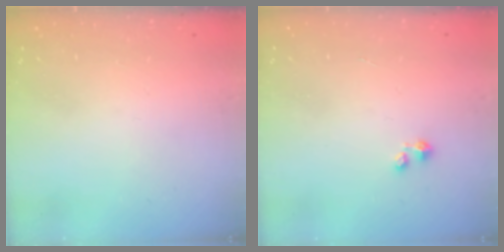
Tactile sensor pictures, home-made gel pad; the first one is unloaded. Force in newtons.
{"total": 0.0}